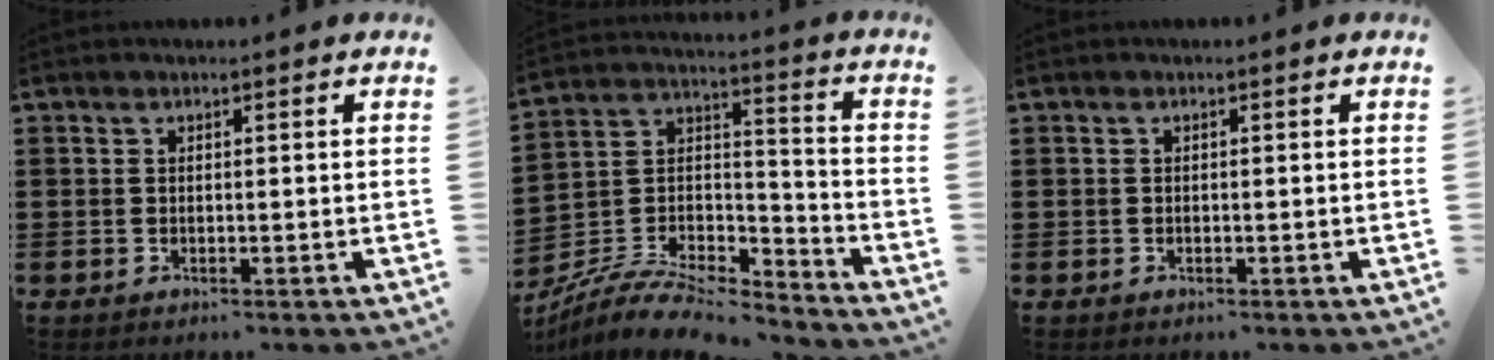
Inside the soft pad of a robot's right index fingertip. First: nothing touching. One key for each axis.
{"total": 8.0, "fx": -7.3, "fy": 2.0, "fz": 2.7, "tx": -0.059, "ty": 0.003, "tz": -0.145}
{"total": 0.0}